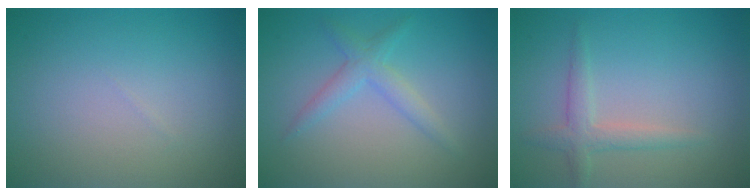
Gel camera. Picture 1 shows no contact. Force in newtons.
{"total": 2.2, "press": 2.2, "slide": 0.1}
{"total": 2.1, "press": 2.1, "slide": 0.1}